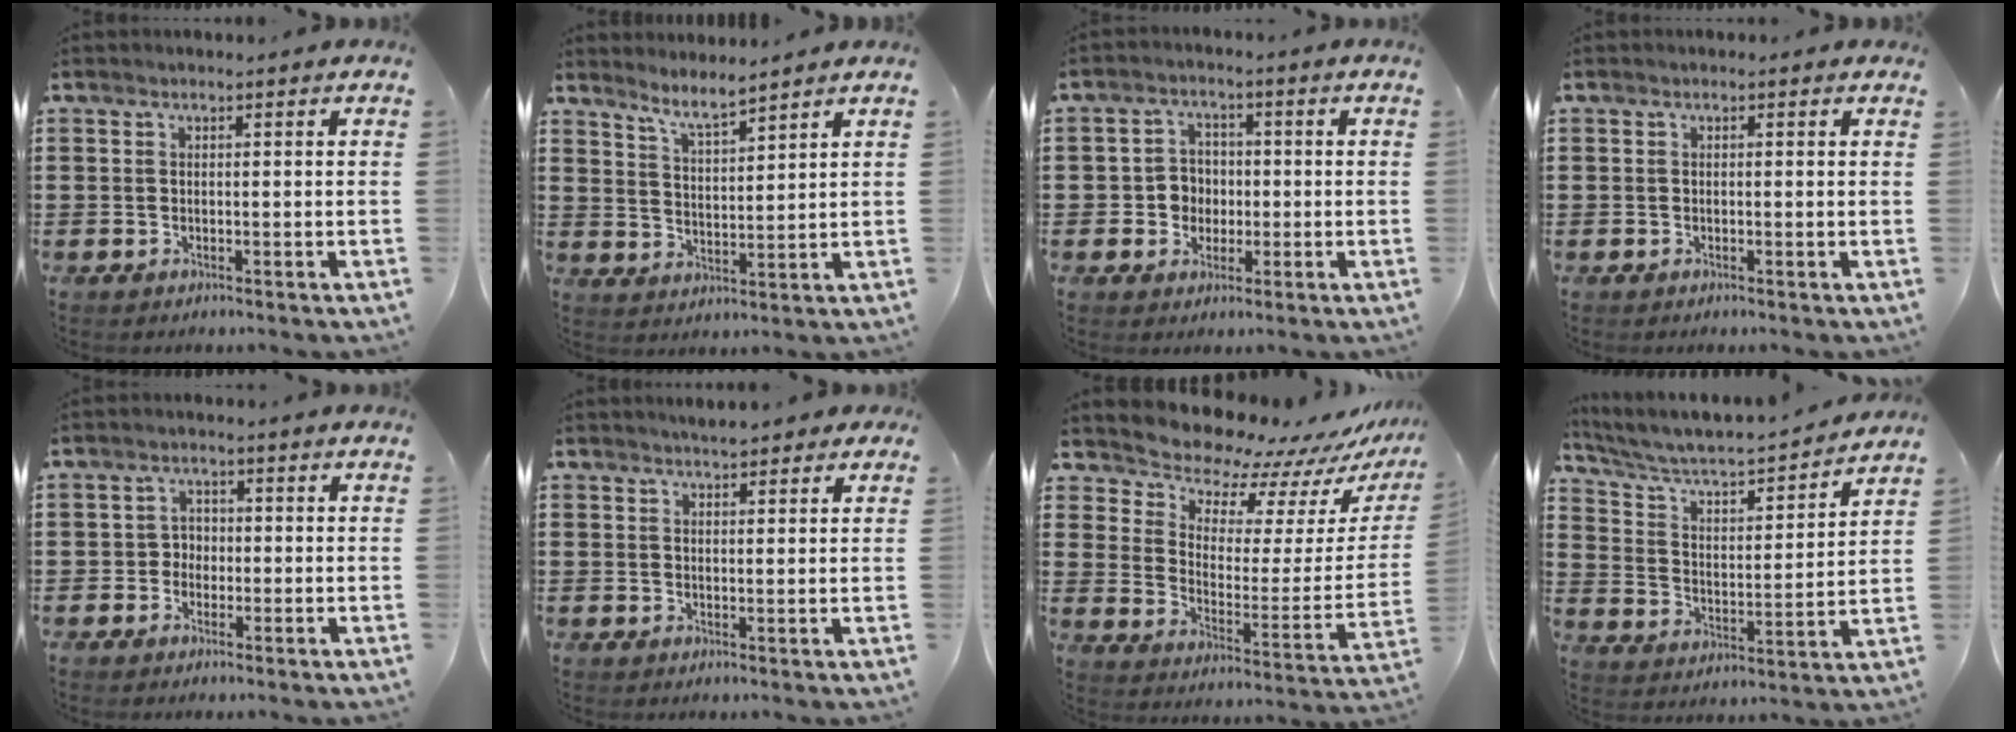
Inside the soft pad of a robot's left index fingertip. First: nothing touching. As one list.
[{"total": 4.9, "force": [4.6, -0.1, 1.8], "torque": [-0.051, -0.020, 0.081]}, {"total": 4.9, "force": [-0.3, 4.6, 1.7], "torque": [-0.041, 0.008, -0.010]}, {"total": 0.0}, {"total": 2.4, "force": [-0.6, 2.2, 0.7], "torque": [-0.024, 0.007, -0.017]}, {"total": 2.6, "force": [2.4, 0.7, 0.9], "torque": [-0.023, 0.004, 0.044]}, {"total": 8.6, "force": [8.3, 2.3, 0.7], "torque": [-0.050, -0.081, 0.143]}, {"total": 4.5, "force": [4.1, 0.7, 1.8], "torque": [-0.057, -0.036, 0.057]}]